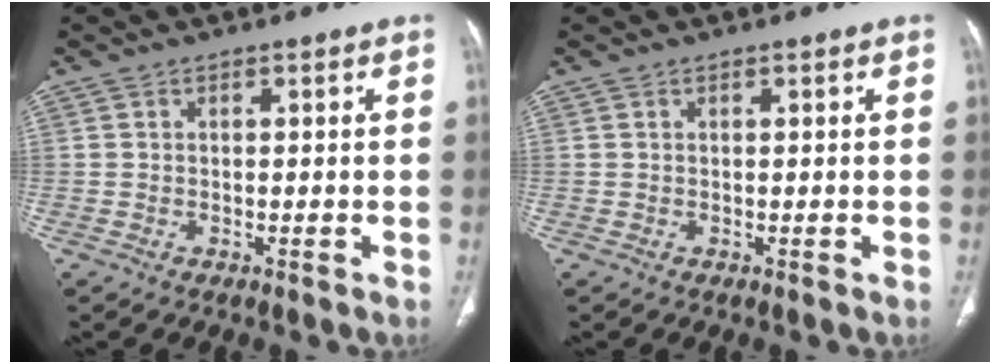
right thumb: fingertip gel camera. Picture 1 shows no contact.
{"total": 0.0}